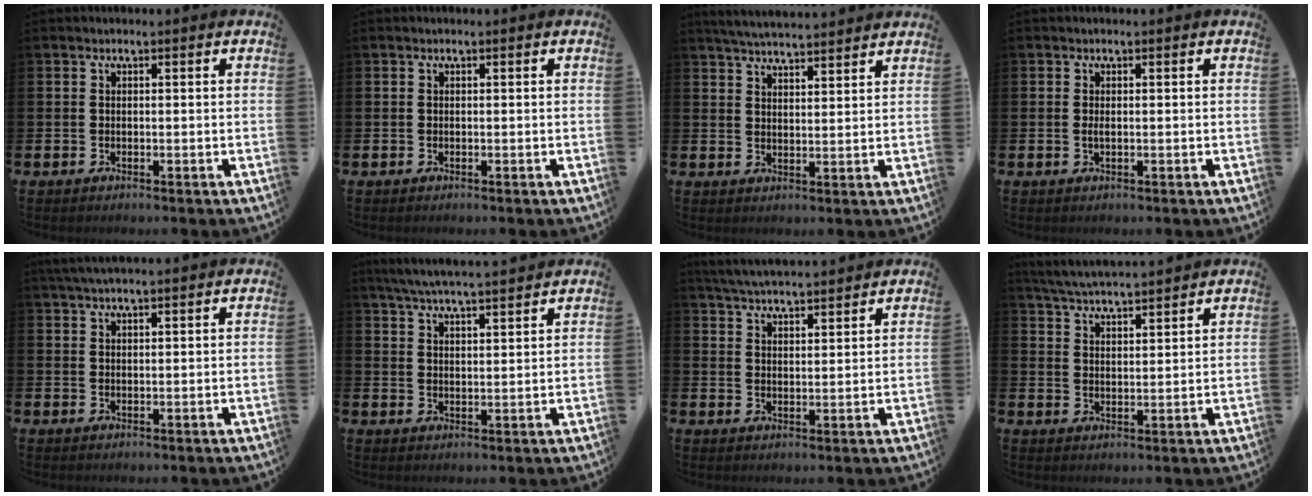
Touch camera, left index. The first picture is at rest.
{"total": 0.0}
{"total": 4.7, "force": [4.7, 0.0, 0.6], "torque": [-0.022, -0.023, 0.084]}
{"total": 0.8, "force": [0.0, 0.3, 0.8], "torque": [-0.009, -0.001, -0.002]}
{"total": 3.1, "force": [2.8, 0.2, 1.2], "torque": [-0.032, 0.000, 0.052]}
{"total": 5.7, "force": [5.5, 0.0, 1.4], "torque": [-0.045, -0.026, 0.099]}
{"total": 4.9, "force": [4.9, 0.1, 0.5], "torque": [-0.026, -0.027, 0.088]}
{"total": 5.1, "force": [5.0, 0.1, 0.6], "torque": [-0.030, -0.030, 0.090]}